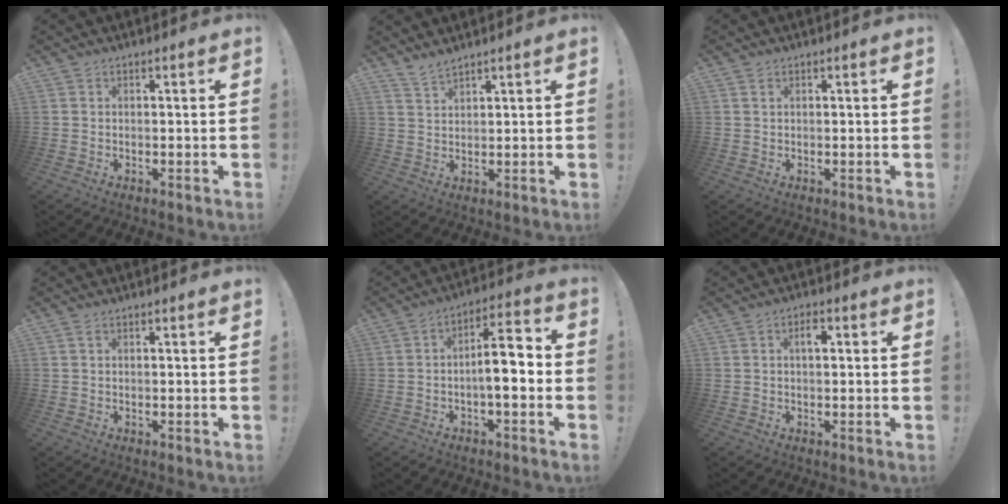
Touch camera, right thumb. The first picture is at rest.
{"total": 3.4, "force": [3.1, 0.5, 1.3], "torque": [-0.025, -0.021, 0.057]}
{"total": 0.7, "force": [0.4, 0.3, 0.4], "torque": [-0.002, -0.003, 0.007]}
{"total": 0.7, "force": [0.2, 0.2, 0.7], "torque": [-0.017, 0.003, 0.003]}
{"total": 9.8, "force": [-1.8, 3.4, 9.0], "torque": [-0.135, 0.011, -0.033]}
{"total": 2.8, "force": [0.8, 1.3, 2.4], "torque": [-0.027, 0.000, 0.005]}